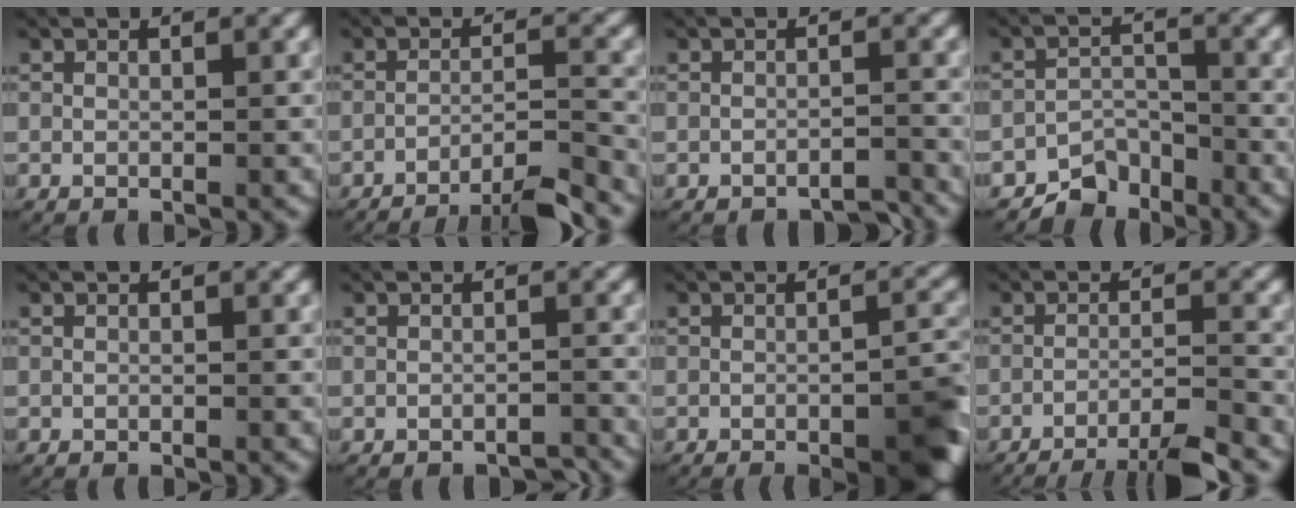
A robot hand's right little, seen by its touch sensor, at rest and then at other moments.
{"total": 9.1, "force": [-8.4, 1.9, 2.9], "torque": [-0.020, -0.024, -0.125]}
{"total": 1.9, "force": [-1.9, 0.2, 0.1], "torque": [0.005, 0.000, -0.033]}
{"total": 4.5, "force": [-3.6, 2.4, 1.2], "torque": [-0.014, -0.013, -0.065]}
{"total": 0.0}
{"total": 1.5, "force": [-1.5, 0.2, 0.0], "torque": [0.002, -0.002, -0.023]}
{"total": 5.8, "force": [-2.9, 2.0, 4.7], "torque": [-0.043, -0.005, -0.045]}
{"total": 8.5, "force": [-7.6, 2.0, 3.2], "torque": [-0.034, -0.021, -0.116]}